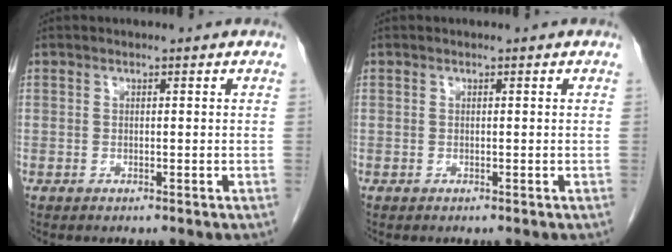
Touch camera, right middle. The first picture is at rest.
{"total": 0.0}